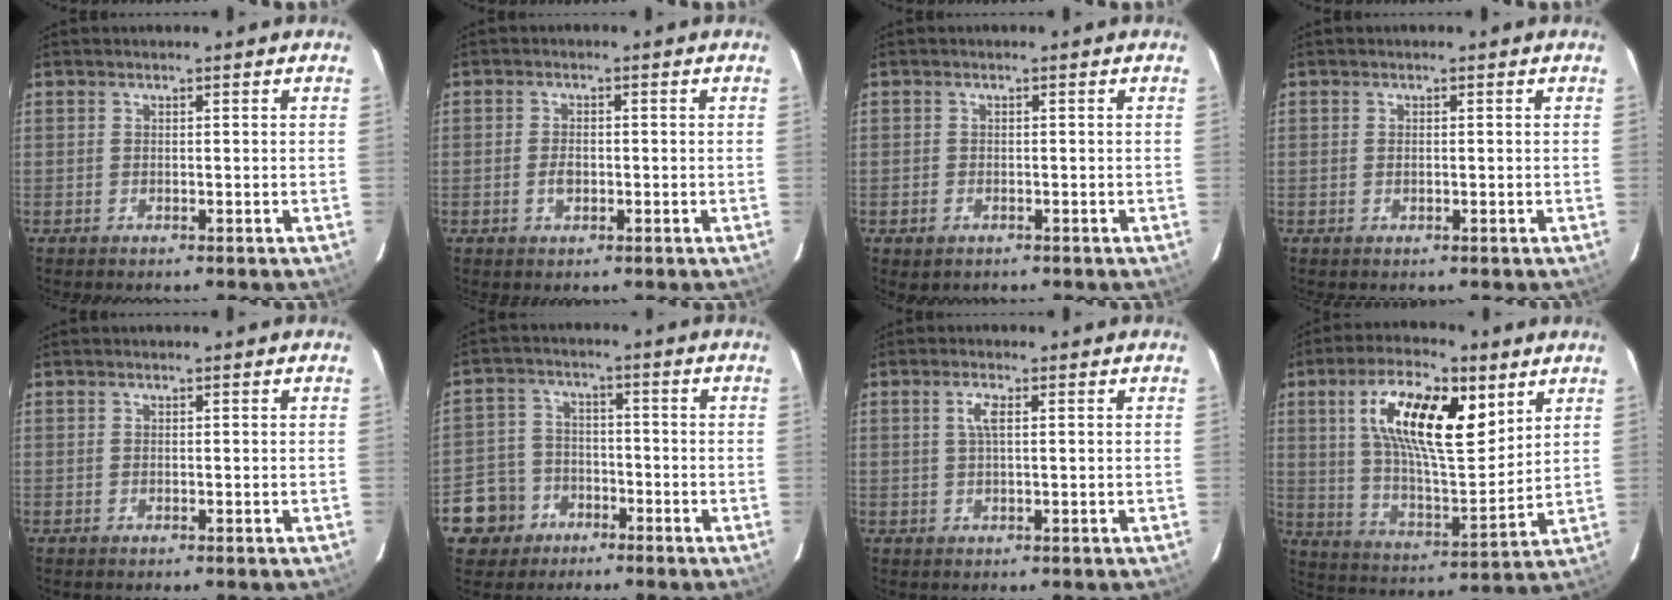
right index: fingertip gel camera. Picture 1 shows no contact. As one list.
[{"total": 2.5, "force": [-0.6, 1.6, 1.9], "torque": [-0.037, 0.001, -0.010]}, {"total": 2.0, "force": [-1.0, 1.6, 0.7], "torque": [-0.014, -0.003, -0.014]}, {"total": 0.6, "force": [0.0, 0.4, 0.5], "torque": [-0.007, 0.000, 0.000]}, {"total": 0.0}, {"total": 8.4, "force": [-4.2, 7.1, 1.4], "torque": [-0.062, 0.024, -0.067]}, {"total": 2.4, "force": [0.6, 0.5, 2.2], "torque": [-0.046, 0.004, 0.012]}, {"total": 18.3, "force": [7.7, 6.8, 15.1], "torque": [-0.264, 0.013, 0.137]}]